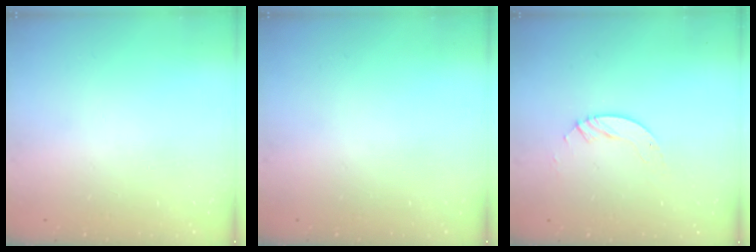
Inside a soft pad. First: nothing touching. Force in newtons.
{"total": 0.0}
{"total": 3.0, "press": 3.0, "slide": 0.2}